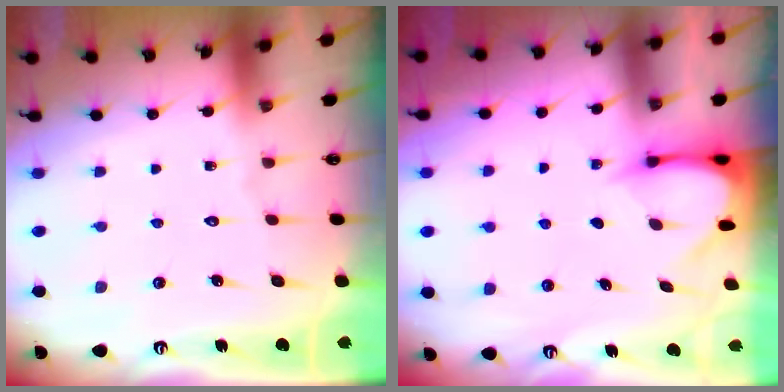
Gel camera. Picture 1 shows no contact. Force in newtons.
{"total": 3.7, "press": 3.7, "slide": 0.2}